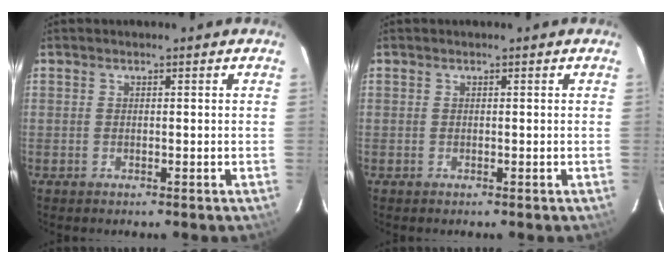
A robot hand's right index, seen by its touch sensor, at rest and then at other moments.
{"total": 0.0}